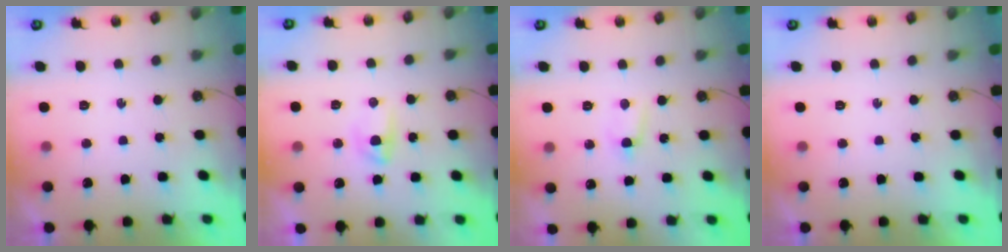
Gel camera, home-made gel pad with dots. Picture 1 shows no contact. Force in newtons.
{"total": 13.6, "press": 5.9, "slide": 12.2}
{"total": 2.8, "press": 2.8, "slide": 0.4}
{"total": 0.0}